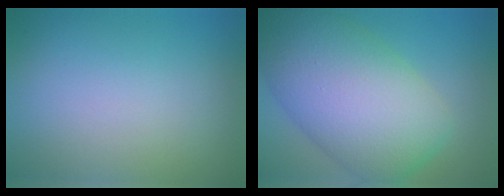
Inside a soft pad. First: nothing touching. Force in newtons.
{"total": 12.3, "press": 12.3, "slide": 0.3}